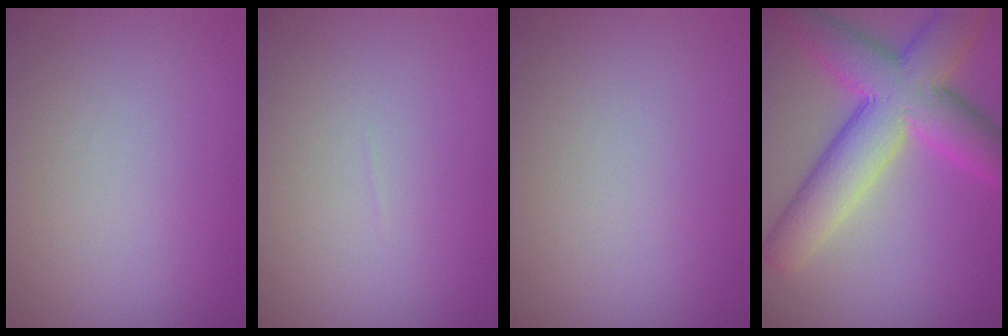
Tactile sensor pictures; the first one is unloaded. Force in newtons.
{"total": 0.0}
{"total": 0.0}
{"total": 9.7, "press": 9.7, "slide": 0.4}